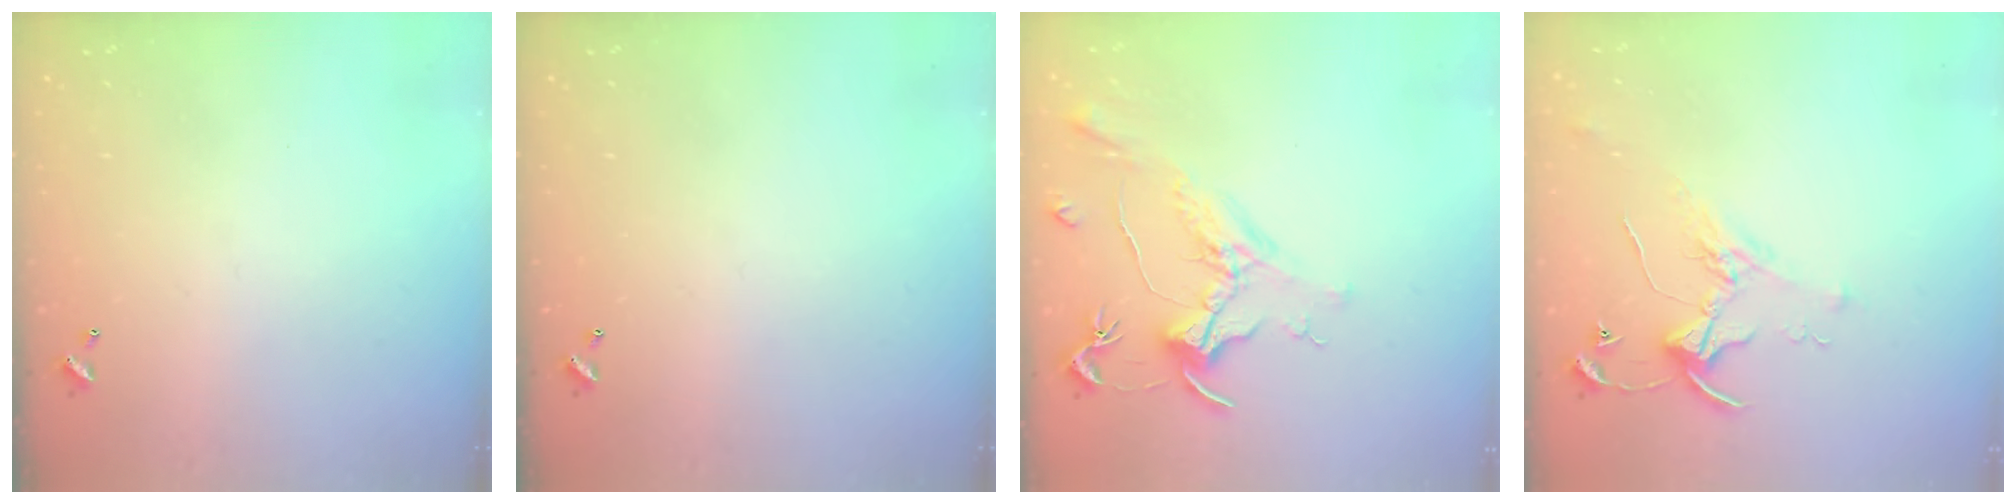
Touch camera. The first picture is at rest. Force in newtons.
{"total": 0.0}
{"total": 1.6, "press": 1.4, "slide": 0.7}
{"total": 2.1, "press": 2.1, "slide": 0.1}